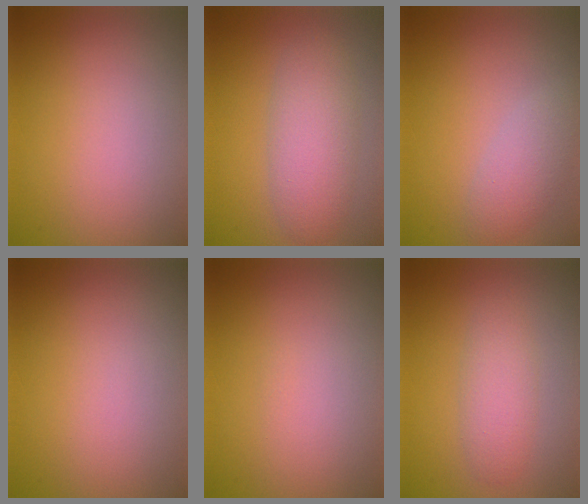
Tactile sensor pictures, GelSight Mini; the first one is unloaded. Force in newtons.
{"total": 4.0, "press": 4.0, "slide": 0.1}
{"total": 2.5, "press": 2.5, "slide": 0.1}
{"total": 0.0}
{"total": 0.0}
{"total": 2.4, "press": 2.4, "slide": 0.2}